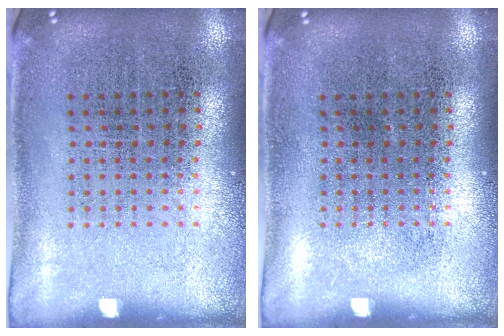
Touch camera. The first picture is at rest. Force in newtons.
{"total": 0.0}